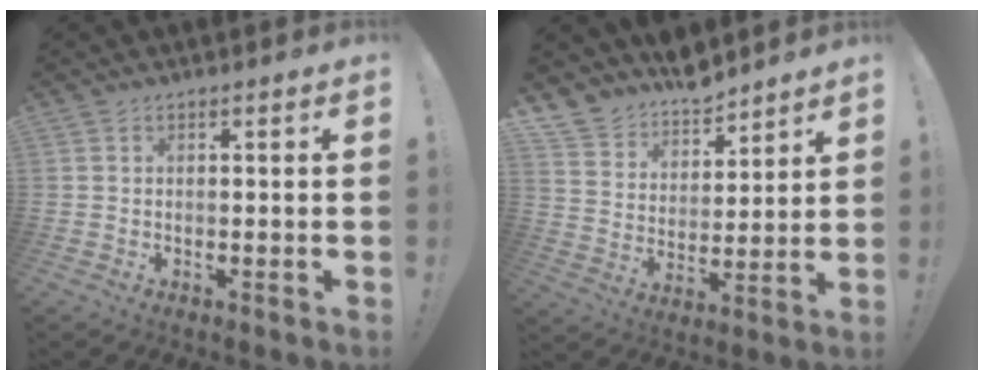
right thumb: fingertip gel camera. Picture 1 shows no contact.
{"total": 9.7, "force": [8.7, 4.3, 0.1], "torque": [-0.024, -0.086, 0.167]}